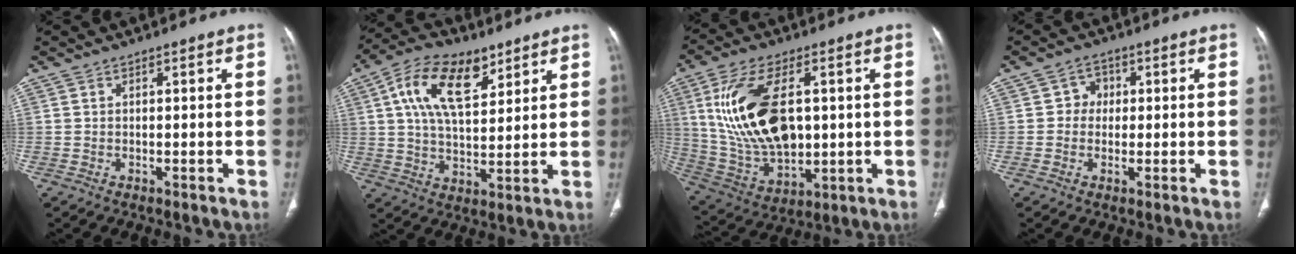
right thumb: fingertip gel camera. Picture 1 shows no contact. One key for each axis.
{"total": 15.0, "fx": 6.9, "fy": 7.7, "fz": 10.8, "tx": -0.169, "ty": -0.011, "tz": 0.121}
{"total": 20.0, "fx": 3.5, "fy": 10.8, "fz": 16.4, "tx": -0.311, "ty": -0.013, "tz": 0.079}
{"total": 6.2, "fx": 0.8, "fy": 5.5, "fz": 2.8, "tx": -0.004, "ty": 0.009, "tz": 0.005}